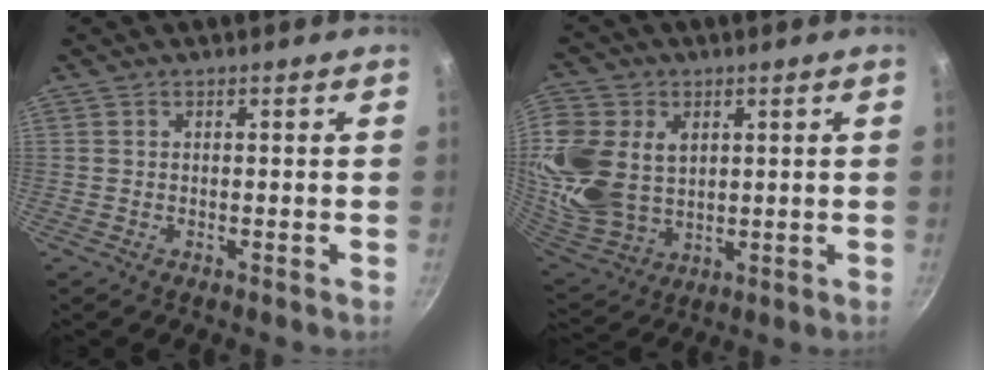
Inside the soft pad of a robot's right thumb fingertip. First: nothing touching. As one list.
[{"total": 19.5, "force": [3.8, 14.4, 12.6], "torque": [-0.281, -0.016, 0.084]}]